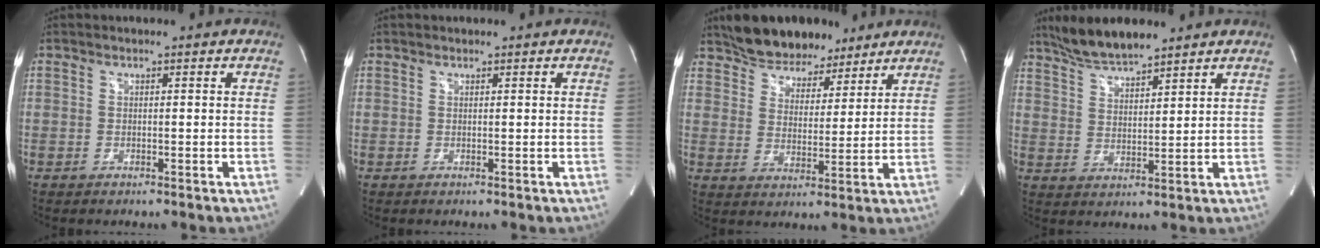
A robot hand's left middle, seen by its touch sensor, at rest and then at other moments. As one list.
[{"total": 0.0}, {"total": 10.2, "force": [8.5, 4.6, 3.2], "torque": [-0.044, 0.014, 0.143]}, {"total": 7.9, "force": [7.0, 1.1, 3.5], "torque": [-0.075, 0.010, 0.136]}]